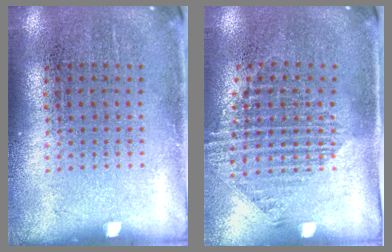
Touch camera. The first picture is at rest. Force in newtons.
{"total": 1.5, "press": 1.2, "slide": 0.9}